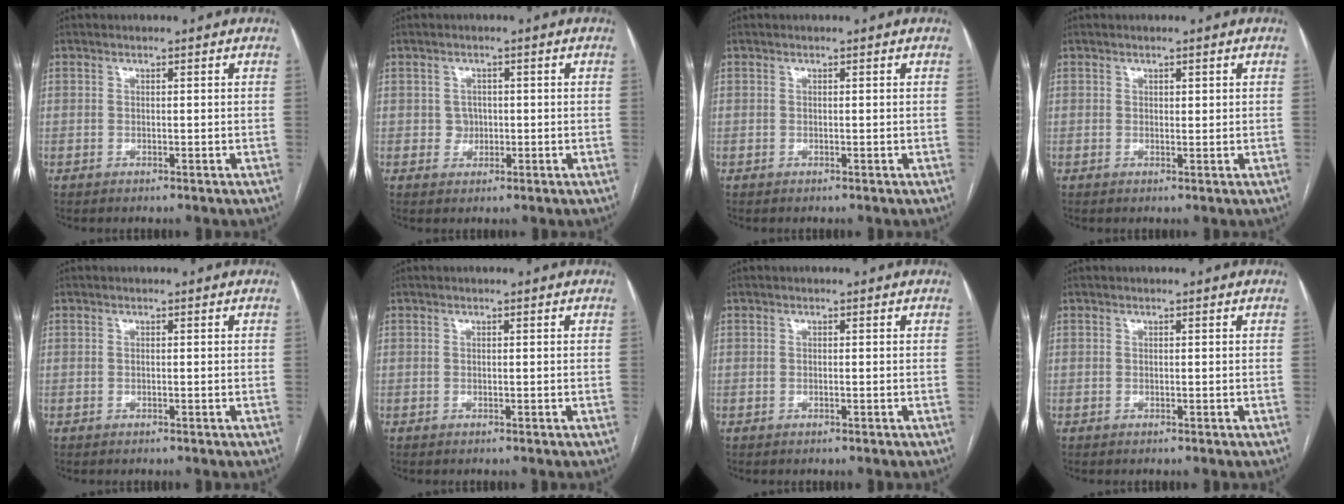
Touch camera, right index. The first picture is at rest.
{"total": 2.0, "force": [0.0, 1.9, 0.7], "torque": [-0.007, 0.004, 0.002]}
{"total": 0.0}
{"total": 0.8, "force": [0.4, 0.4, 0.6], "torque": [-0.005, -0.001, 0.004]}
{"total": 0.0}
{"total": 0.0}
{"total": 0.0}
{"total": 0.0}